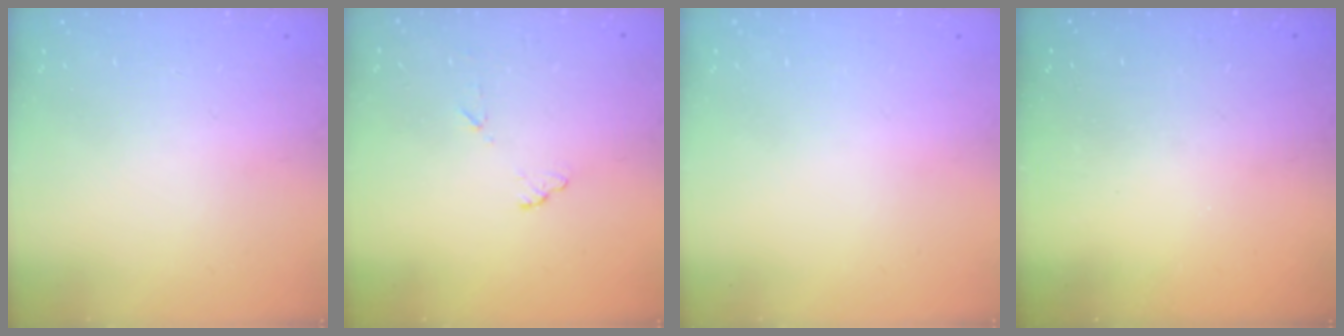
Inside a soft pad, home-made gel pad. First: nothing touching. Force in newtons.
{"total": 6.4, "press": 6.4, "slide": 0.5}
{"total": 0.0}
{"total": 3.2, "press": 3.2, "slide": 0.1}